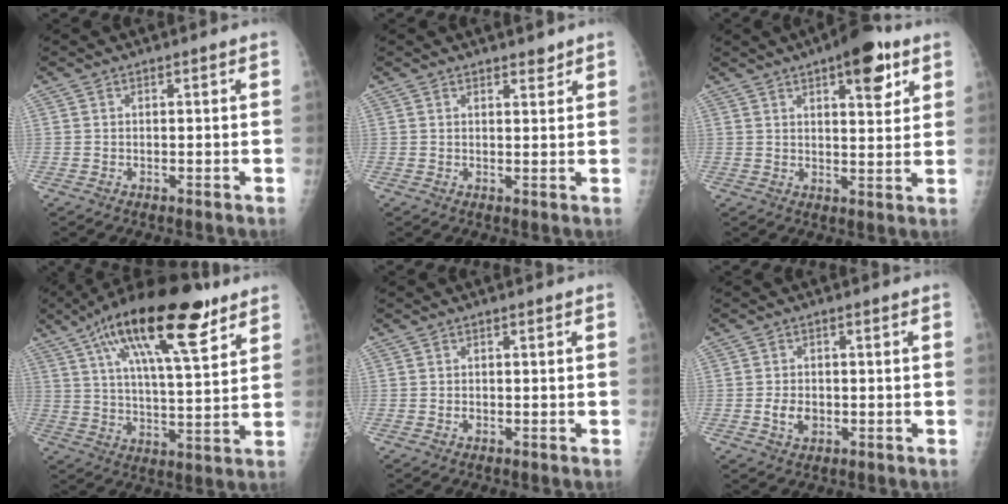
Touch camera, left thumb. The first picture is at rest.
{"total": 2.1, "force": [1.7, 0.8, 0.8], "torque": [0.000, -0.012, 0.024]}
{"total": 10.2, "force": [5.4, 3.8, 7.8], "torque": [-0.082, -0.021, 0.071]}
{"total": 21.7, "force": [11.8, 6.9, 16.9], "torque": [-0.267, -0.027, 0.193]}
{"total": 0.6, "force": [-0.1, 0.4, 0.4], "torque": [-0.005, 0.001, -0.002]}
{"total": 3.5, "force": [-0.7, 2.6, 2.3], "torque": [-0.035, 0.002, -0.009]}